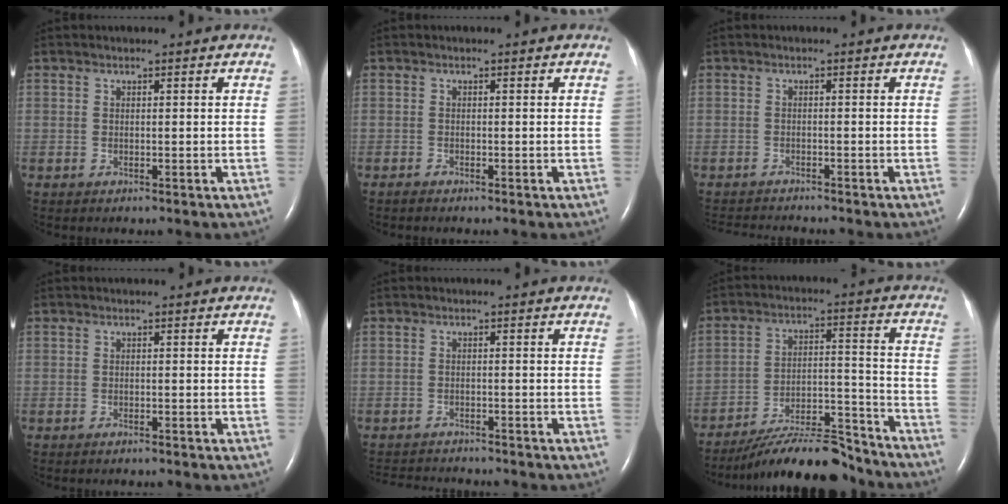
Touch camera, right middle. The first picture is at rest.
{"total": 1.1, "force": [-1.1, 0.2, 0.2], "torque": [-0.012, -0.002, -0.021]}
{"total": 5.3, "force": [-5.1, 0.0, 1.3], "torque": [-0.020, -0.015, -0.080]}
{"total": 0.8, "force": [-0.7, 0.0, 0.4], "torque": [-0.015, -0.003, -0.009]}
{"total": 7.2, "force": [-6.9, 0.9, 1.8], "torque": [-0.028, -0.008, -0.100]}
{"total": 15.7, "force": [-14.4, 2.3, 5.8], "torque": [-0.099, 0.017, -0.232]}